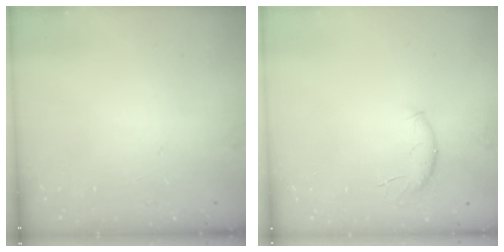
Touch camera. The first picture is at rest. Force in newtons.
{"total": 6.1, "press": 6.0, "slide": 1.0}